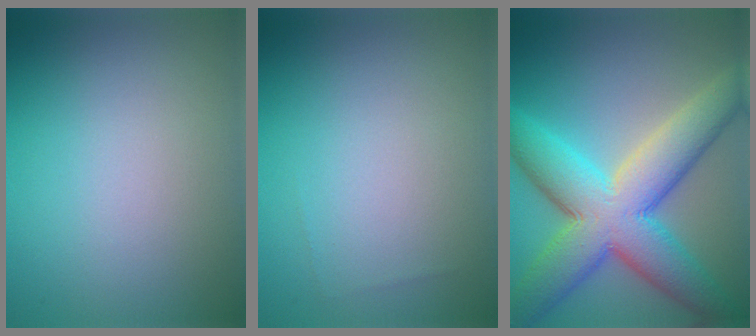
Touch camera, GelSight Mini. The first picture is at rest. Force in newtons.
{"total": 0.0}
{"total": 11.1, "press": 11.1, "slide": 0.5}